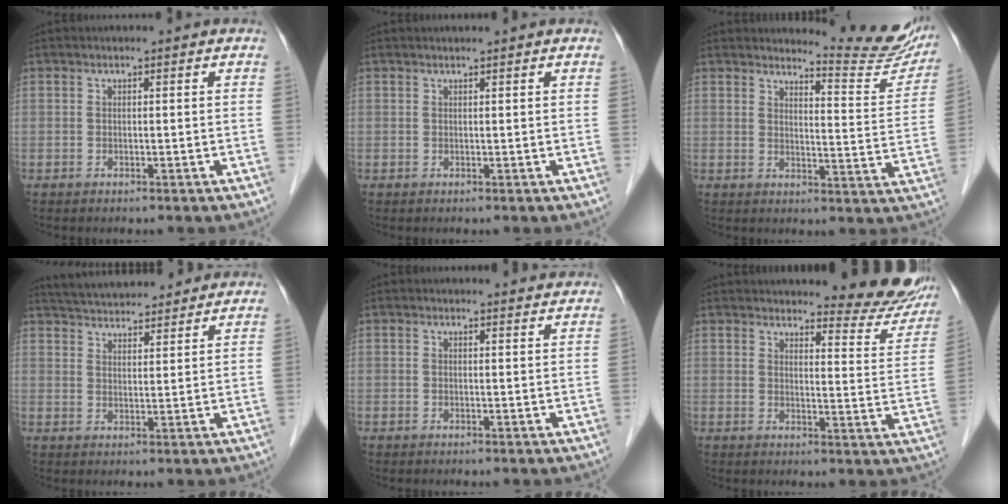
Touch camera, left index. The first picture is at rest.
{"total": 1.3, "force": [1.2, -0.1, 0.6], "torque": [-0.006, 0.013, 0.022]}
{"total": 10.6, "force": [10.5, 0.4, 1.3], "torque": [-0.013, -0.066, 0.116]}
{"total": 12.3, "force": [11.5, 2.4, 3.7], "torque": [-0.060, 0.030, 0.176]}
{"total": 2.1, "force": [2.1, 0.3, 0.0], "torque": [-0.009, -0.002, 0.021]}
{"total": 11.1, "force": [10.4, 2.1, 3.2], "torque": [-0.017, -0.037, 0.112]}